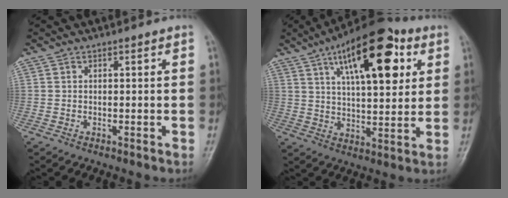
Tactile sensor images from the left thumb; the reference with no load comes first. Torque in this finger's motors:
{"motor_torque": [0.73, 0.74, 1.95, -0.81, 0.22]}